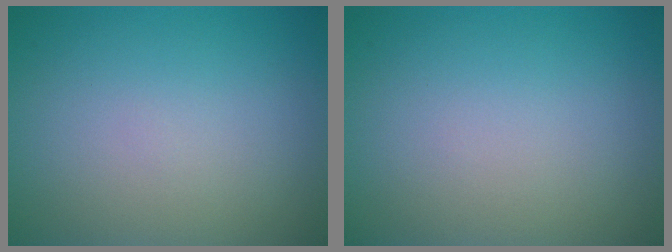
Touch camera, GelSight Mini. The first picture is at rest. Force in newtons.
{"total": 0.0}